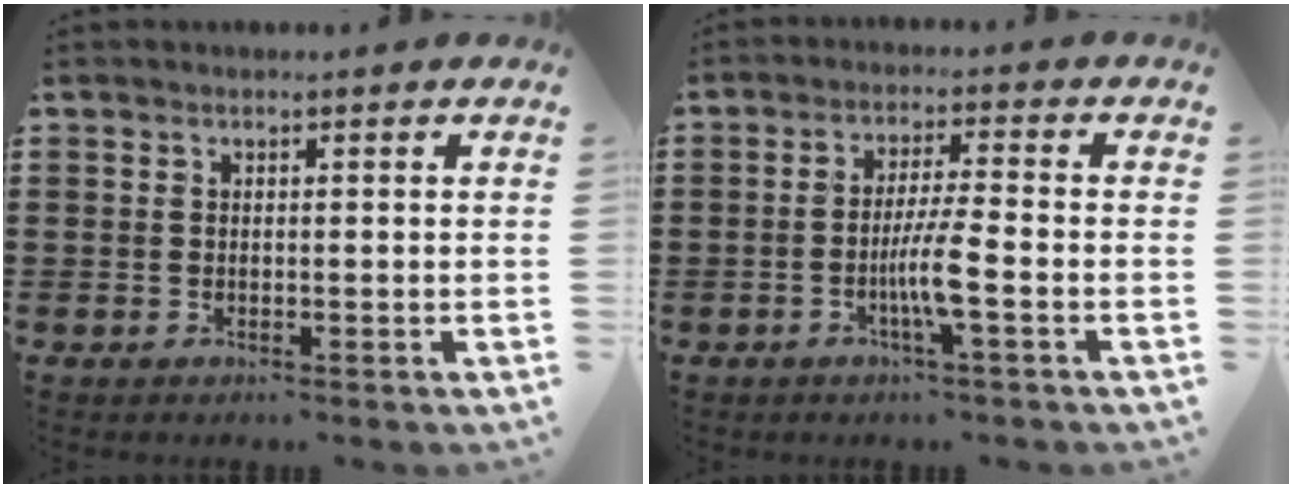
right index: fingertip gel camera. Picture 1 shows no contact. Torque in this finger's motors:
{"motor_torque": [1.97, -0.17, 0.40, 0.13]}